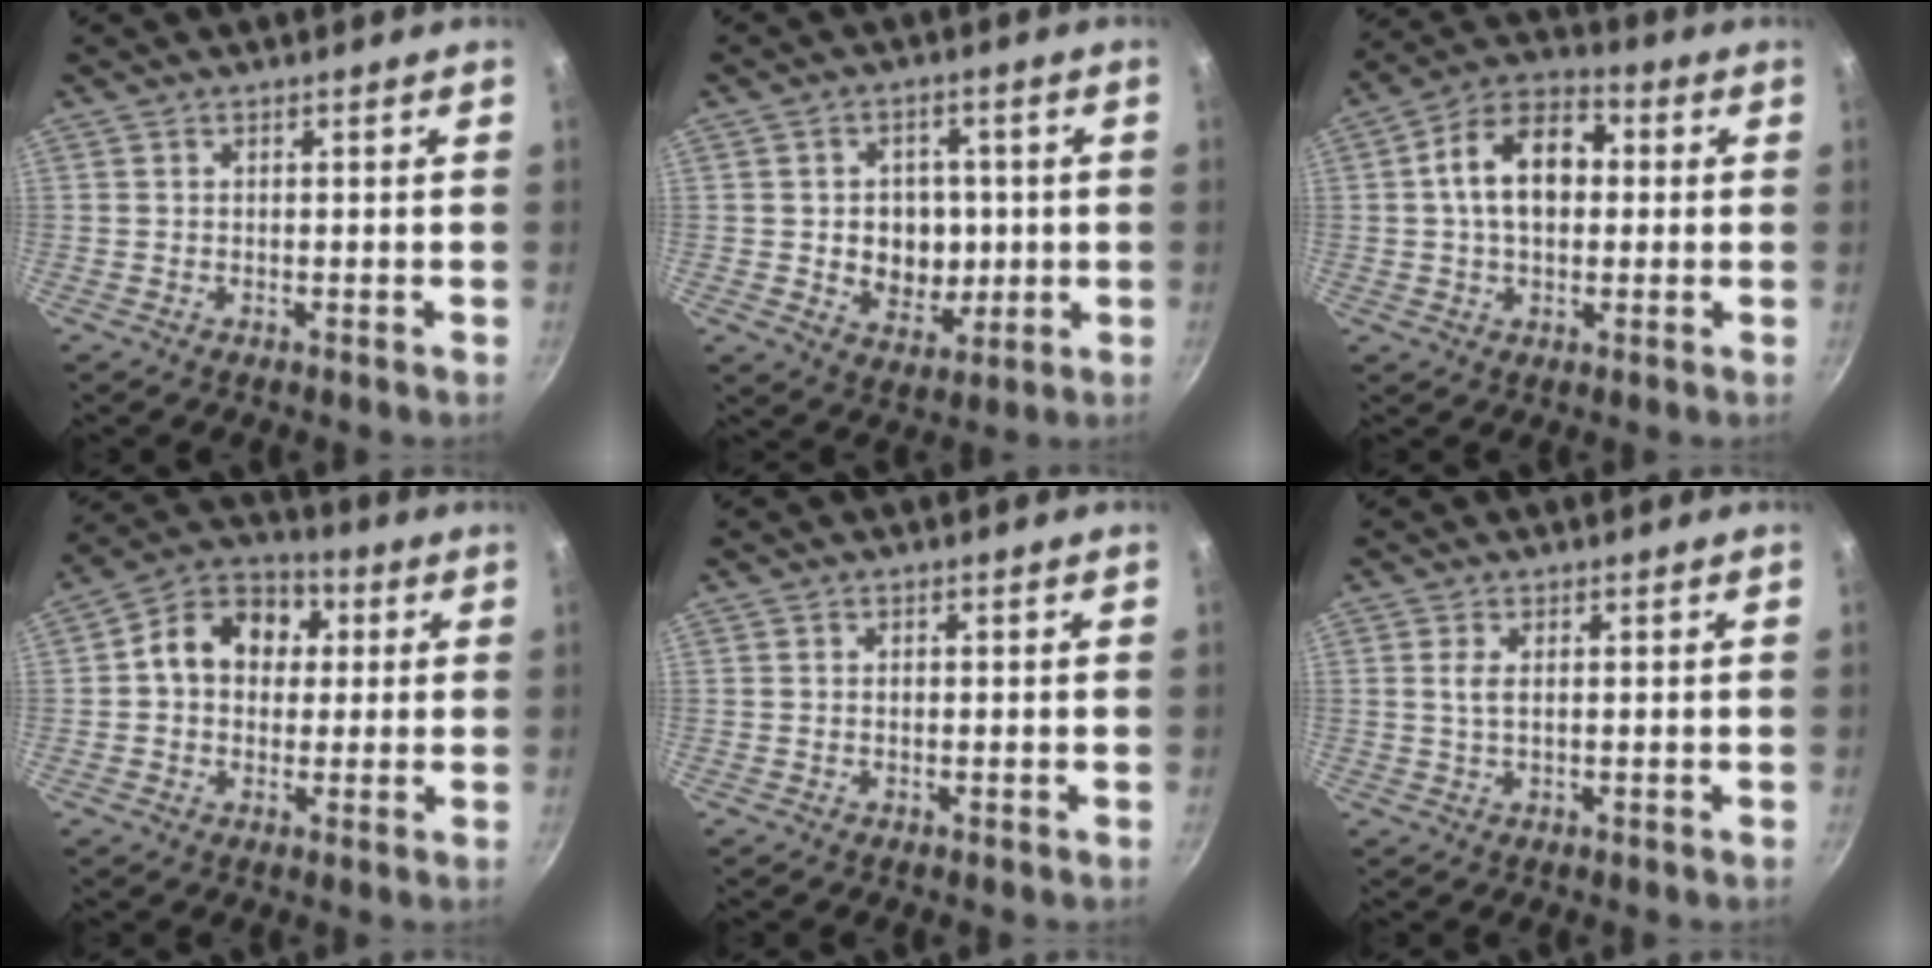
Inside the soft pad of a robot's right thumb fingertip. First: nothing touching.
{"total": 9.8, "force": [-0.2, 8.0, 5.6], "torque": [-0.051, -0.002, 0.008]}
{"total": 13.5, "force": [1.5, 9.0, 10.0], "torque": [-0.134, 0.030, 0.008]}
{"total": 12.3, "force": [1.8, 9.8, 7.1], "torque": [-0.078, 0.028, 0.007]}
{"total": 0.6, "force": [0.0, 0.5, 0.3], "torque": [-0.005, 0.003, 0.000]}
{"total": 1.8, "force": [0.4, 0.9, 1.5], "torque": [-0.031, 0.001, 0.008]}